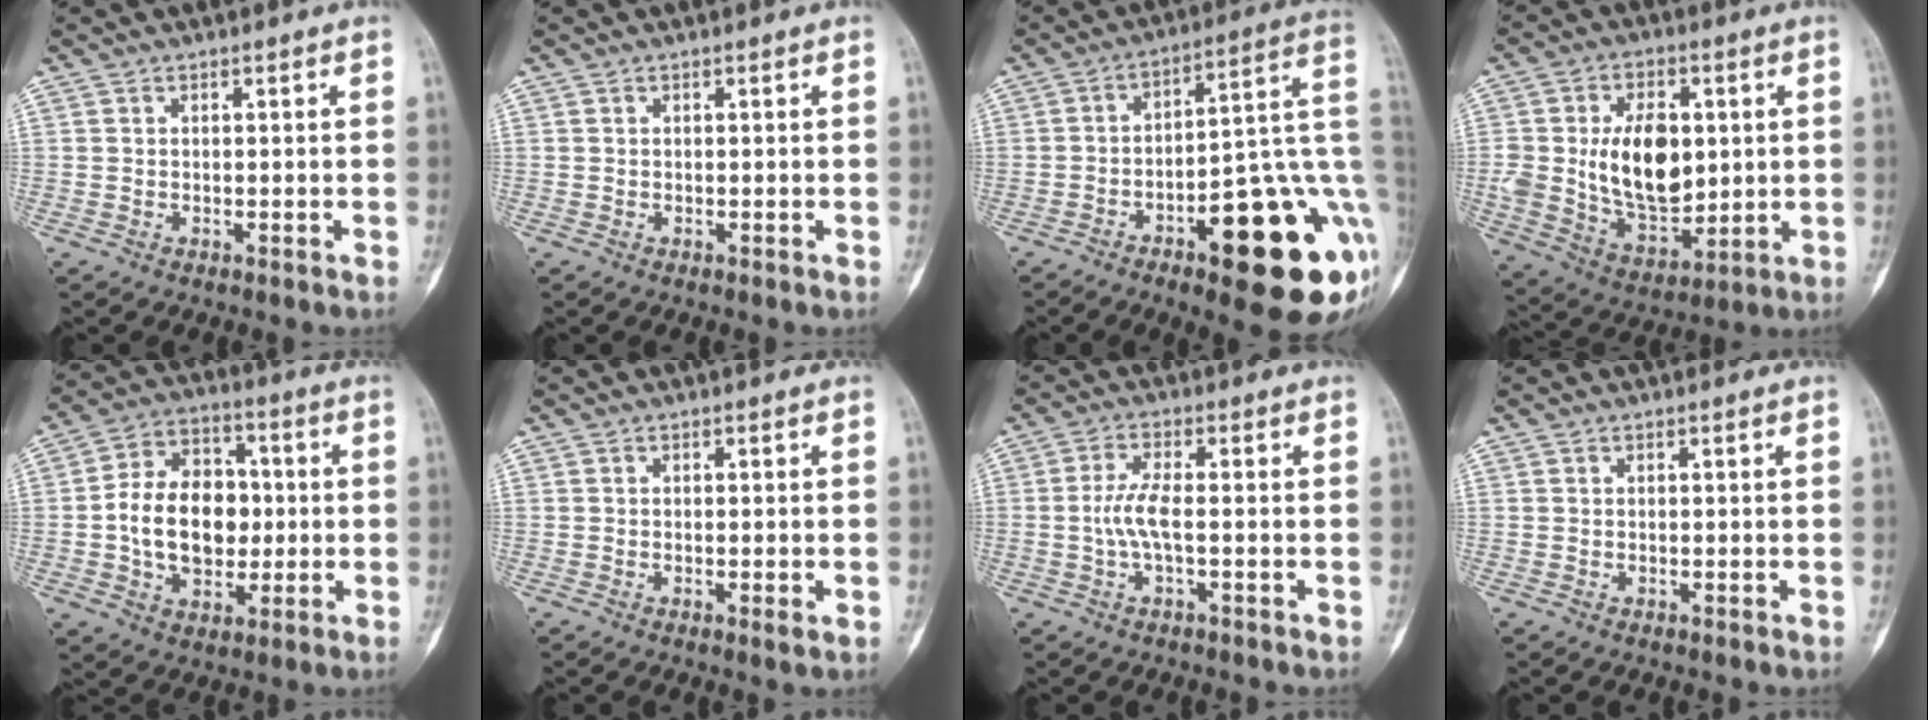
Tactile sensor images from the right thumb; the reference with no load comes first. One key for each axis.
{"total": 0.0}
{"total": 24.6, "fx": -7.4, "fy": 7.9, "fz": 22.1, "tx": -0.220, "ty": 0.038, "tz": -0.092}
{"total": 16.9, "fx": 1.8, "fy": 10.8, "fz": 12.9, "tx": -0.181, "ty": -0.011, "tz": 0.045}
{"total": 15.7, "fx": -0.7, "fy": 11.2, "fz": 11.0, "tx": -0.152, "ty": 0.028, "tz": -0.010}
{"total": 1.7, "fx": -0.4, "fy": 0.5, "fz": 1.5, "tx": -0.018, "ty": -0.003, "tz": -0.006}
{"total": 5.0, "fx": -0.8, "fy": 1.6, "fz": 4.6, "tx": -0.105, "ty": 0.009, "tz": -0.019}
{"total": 0.0}